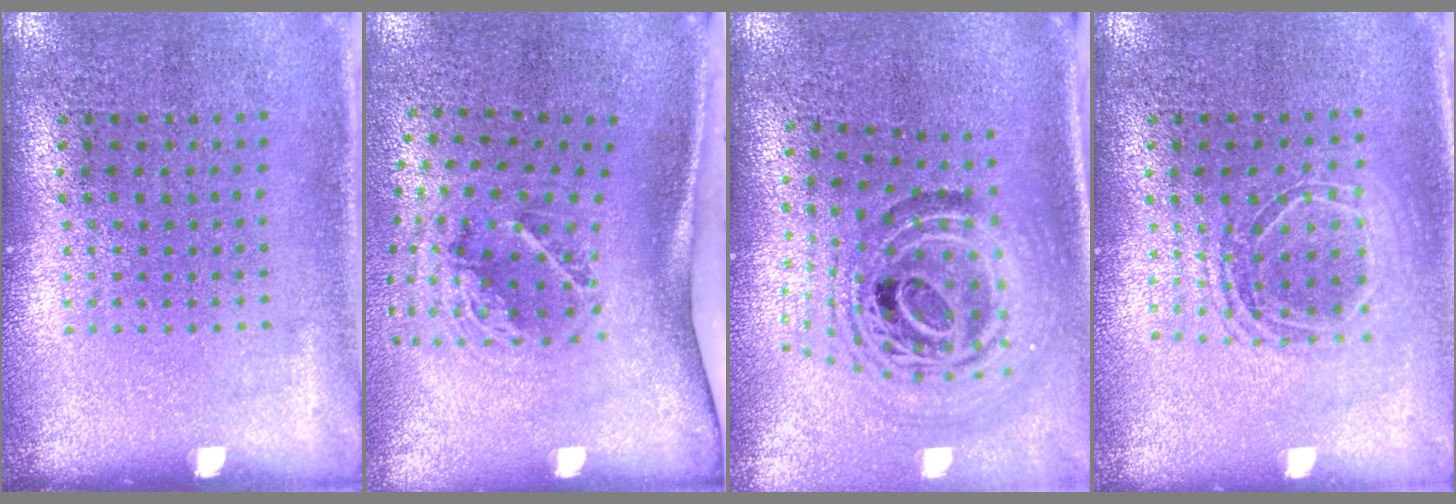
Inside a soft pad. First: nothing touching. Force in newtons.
{"total": 2.0, "press": 1.3, "slide": 1.6}
{"total": 1.8, "press": 1.5, "slide": 0.9}
{"total": 1.5, "press": 1.4, "slide": 0.7}